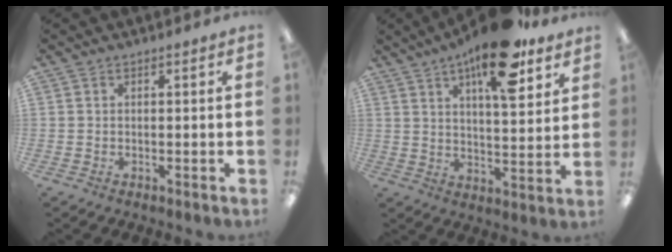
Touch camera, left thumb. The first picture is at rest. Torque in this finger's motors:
{"motor_torque": [0.61, 0.82, 1.69, -1.09, 0.40]}